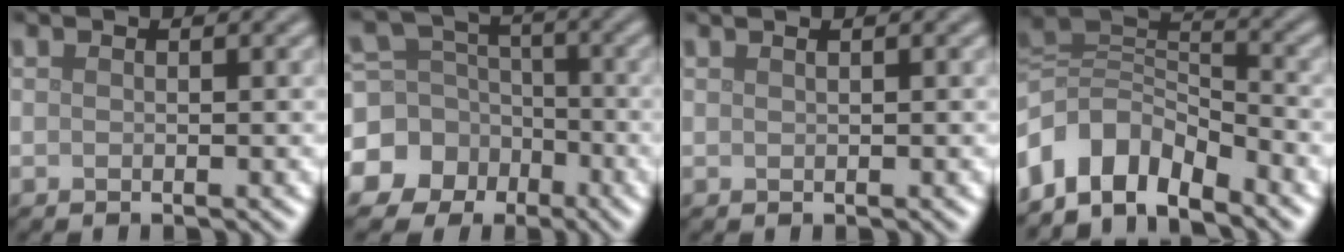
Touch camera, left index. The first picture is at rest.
{"total": 11.5, "force": [-5.0, 10.0, 2.3], "torque": [-0.075, -0.030, -0.103]}
{"total": 0.5, "force": [0.5, 0.1, 0.2], "torque": [-0.007, 0.001, 0.007]}
{"total": 8.2, "force": [-5.0, 4.7, 4.5], "torque": [-0.076, -0.004, -0.097]}